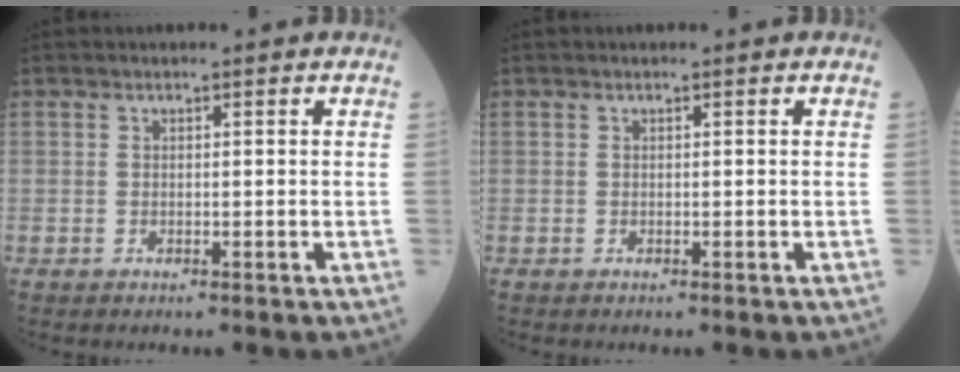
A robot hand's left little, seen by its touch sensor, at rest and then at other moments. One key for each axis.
{"total": 0.0}